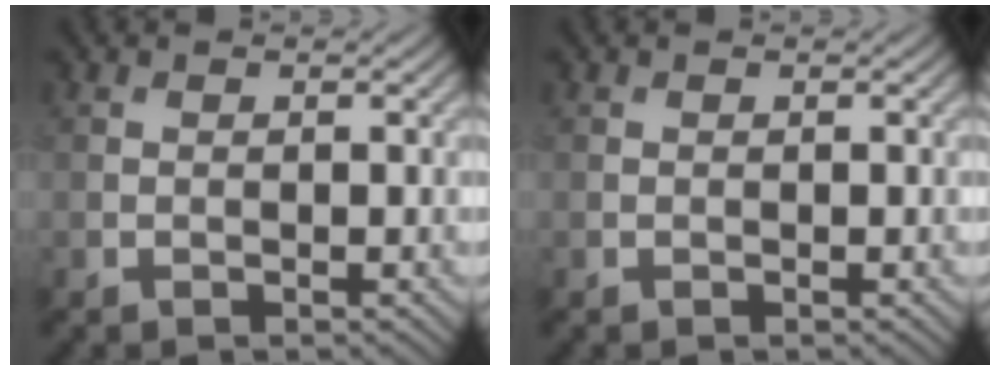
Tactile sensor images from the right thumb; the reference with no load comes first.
{"total": 0.0}